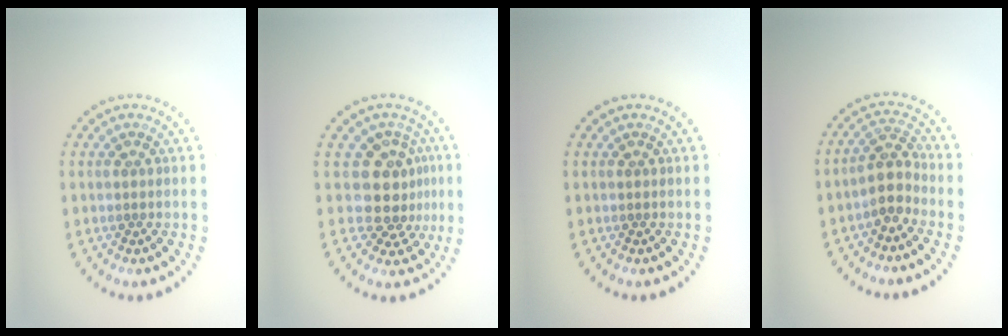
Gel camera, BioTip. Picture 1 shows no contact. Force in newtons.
{"total": 3.8, "press": 3.0, "slide": 2.3}
{"total": 0.0}
{"total": 2.7, "press": 2.3, "slide": 1.5}